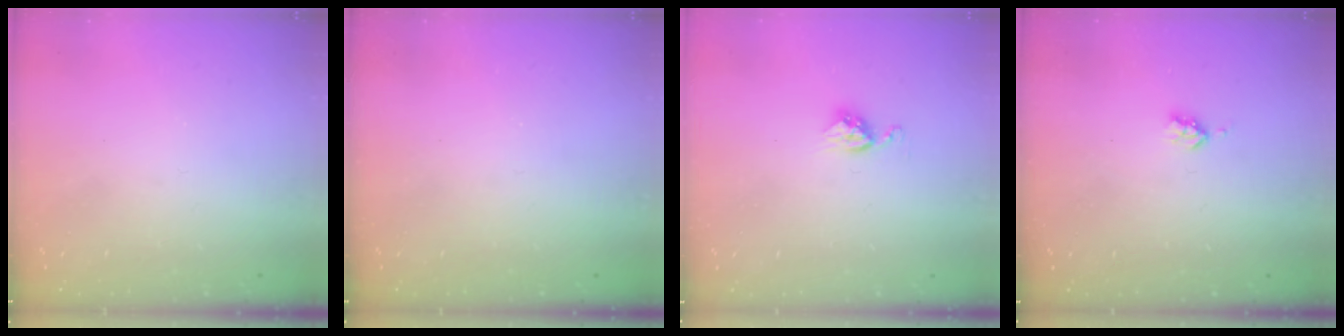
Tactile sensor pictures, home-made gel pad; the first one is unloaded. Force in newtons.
{"total": 0.0}
{"total": 3.5, "press": 3.5, "slide": 0.5}
{"total": 2.9, "press": 2.9, "slide": 0.5}